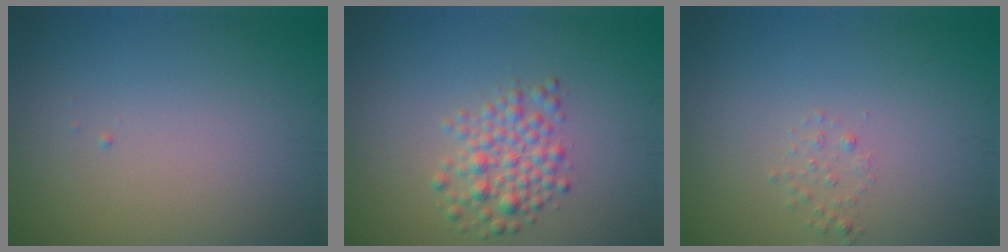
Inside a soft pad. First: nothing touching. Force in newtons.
{"total": 3.0, "press": 3.0, "slide": 0.2}
{"total": 0.8, "press": 0.8, "slide": 0.1}